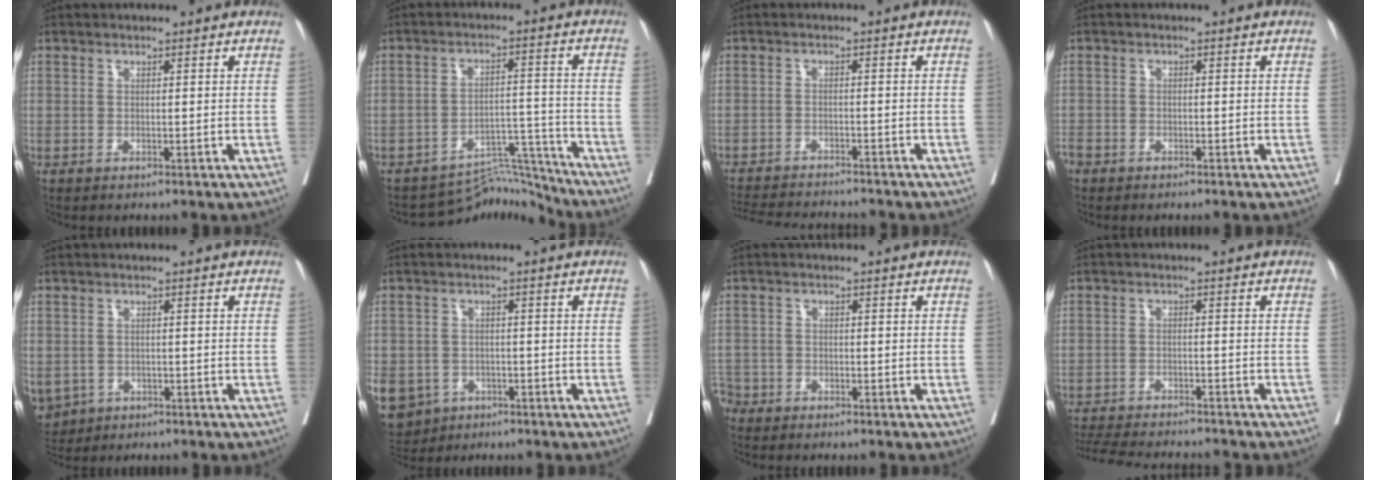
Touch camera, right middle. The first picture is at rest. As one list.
[{"total": 7.4, "force": [-7.2, -0.4, -1.8], "torque": [0.032, 0.035, -0.111]}, {"total": 12.5, "force": [-11.7, 0.7, 4.3], "torque": [-0.076, -0.017, -0.168]}, {"total": 2.7, "force": [-2.2, 1.3, 1.0], "torque": [-0.025, -0.005, -0.046]}, {"total": 9.2, "force": [-3.8, 7.5, 3.7], "torque": [-0.114, -0.006, -0.052]}, {"total": 11.7, "force": [-5.5, 9.5, 4.1], "torque": [-0.121, -0.005, -0.078]}, {"total": 3.0, "force": [-2.7, 1.4, 0.0], "torque": [0.002, -0.001, -0.060]}, {"total": 14.3, "force": [-13.3, 1.3, 5.3], "torque": [-0.109, -0.023, -0.193]}]